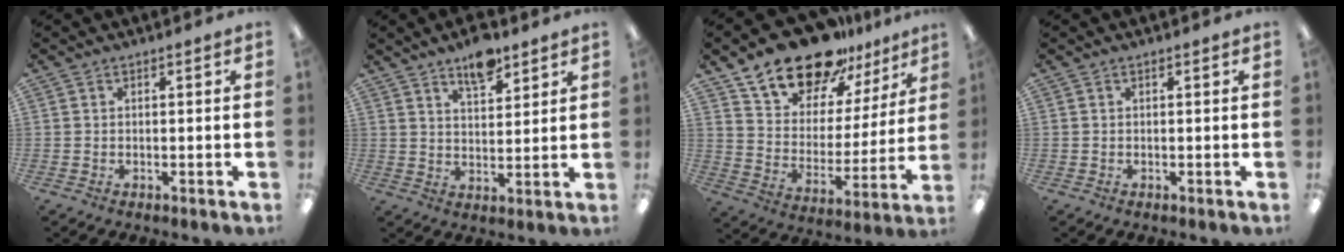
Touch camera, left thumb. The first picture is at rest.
{"total": 8.1, "force": [6.1, 3.2, 4.2], "torque": [-0.057, -0.035, 0.103]}
{"total": 19.3, "force": [15.7, 9.2, 6.4], "torque": [-0.123, -0.114, 0.283]}
{"total": 0.0}